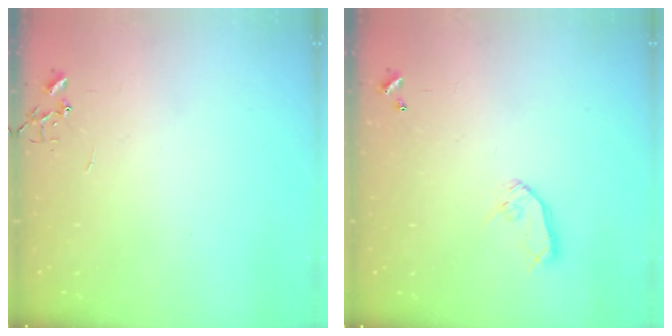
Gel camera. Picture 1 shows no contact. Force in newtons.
{"total": 8.0, "press": 8.0, "slide": 0.4}